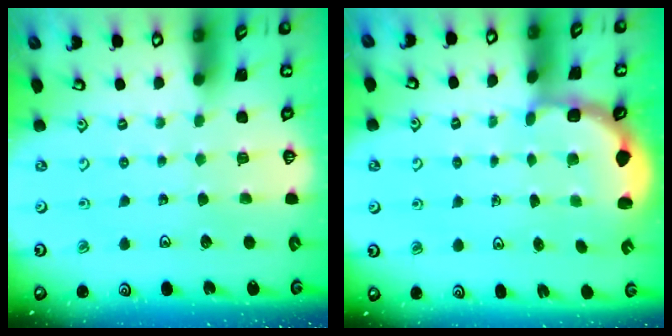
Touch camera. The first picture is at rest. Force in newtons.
{"total": 2.9, "press": 2.5, "slide": 1.4}